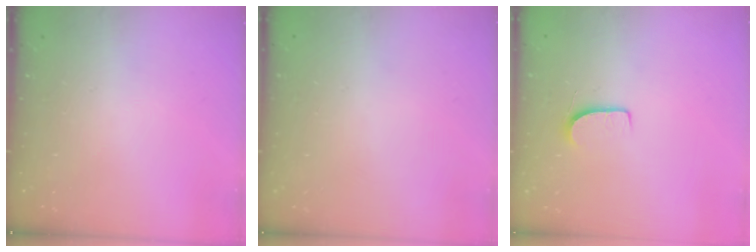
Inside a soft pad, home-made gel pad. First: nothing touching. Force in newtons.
{"total": 0.0}
{"total": 7.1, "press": 7.1, "slide": 0.5}